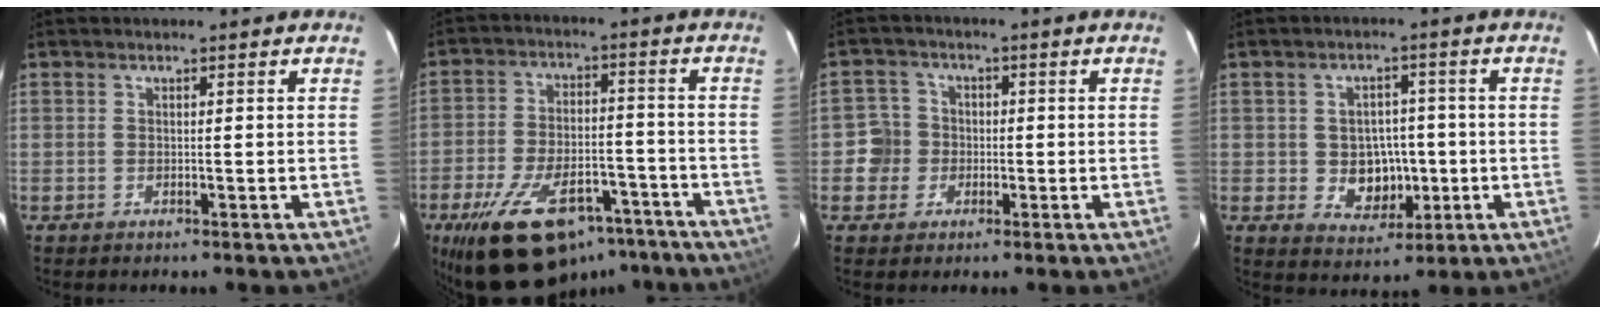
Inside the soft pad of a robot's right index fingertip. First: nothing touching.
{"total": 22.0, "force": [-15.0, 10.4, 12.3], "torque": [-0.233, -0.006, -0.217]}
{"total": 5.0, "force": [-1.0, 4.8, 0.6], "torque": [-0.007, 0.013, -0.020]}
{"total": 7.4, "force": [-1.1, 6.3, 3.7], "torque": [-0.074, 0.006, 0.001]}